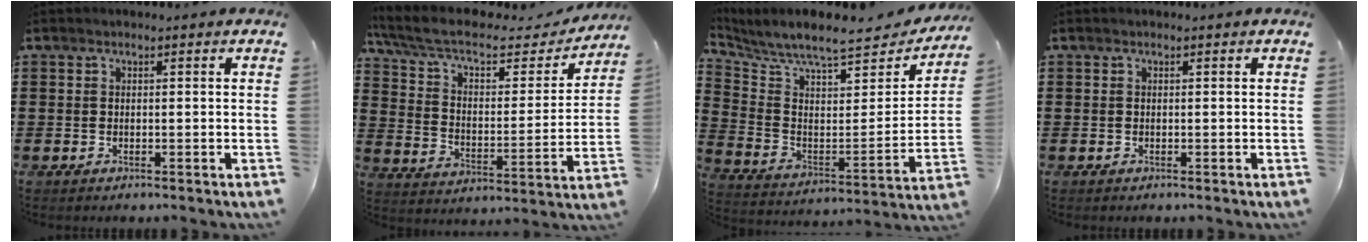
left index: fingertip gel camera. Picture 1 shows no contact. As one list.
[{"total": 8.5, "force": [6.1, 3.1, 4.9], "torque": [-0.119, -0.031, 0.104]}, {"total": 7.5, "force": [6.6, 0.9, 3.3], "torque": [-0.098, -0.057, 0.109]}, {"total": 0.0}]